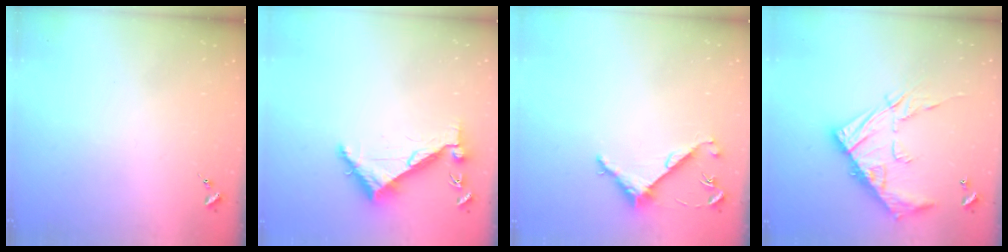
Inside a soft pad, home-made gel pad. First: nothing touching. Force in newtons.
{"total": 6.2, "press": 6.2, "slide": 0.7}
{"total": 5.6, "press": 5.6, "slide": 0.2}
{"total": 17.3, "press": 17.3, "slide": 1.4}